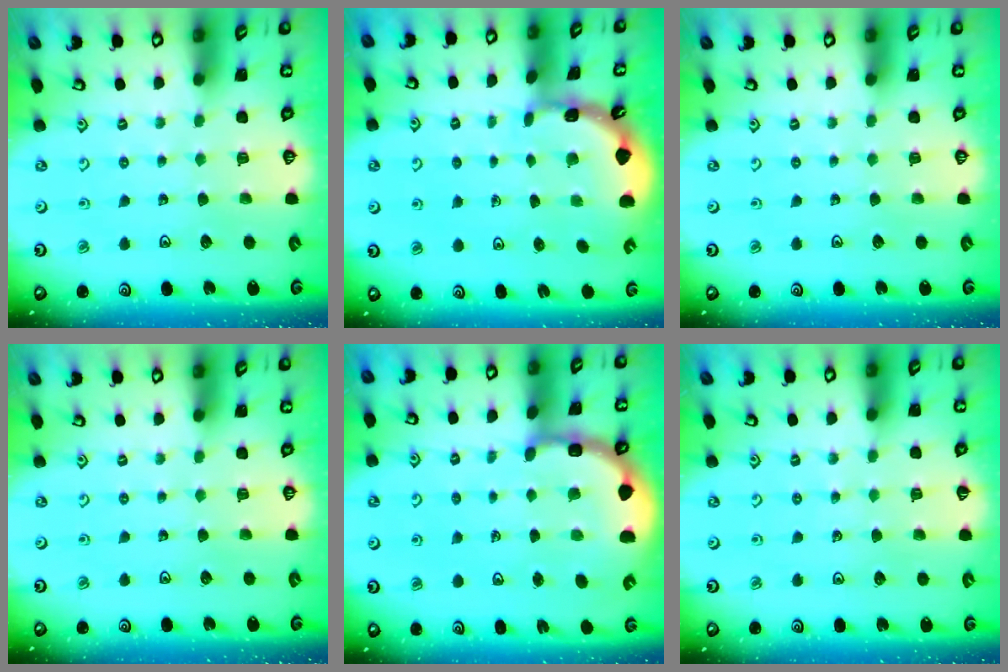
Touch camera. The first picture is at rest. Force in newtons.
{"total": 1.8, "press": 1.8, "slide": 0.1}
{"total": 0.0}
{"total": 0.0}
{"total": 5.9, "press": 5.7, "slide": 1.3}
{"total": 2.1, "press": 2.1, "slide": 0.4}